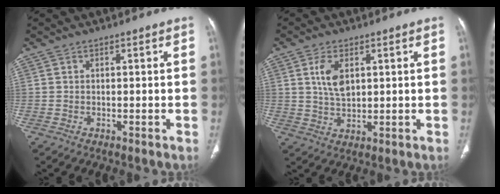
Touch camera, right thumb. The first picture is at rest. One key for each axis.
{"total": 5.8, "fx": 1.9, "fy": 3.2, "fz": 4.5, "tx": -0.082, "ty": -0.009, "tz": 0.039}